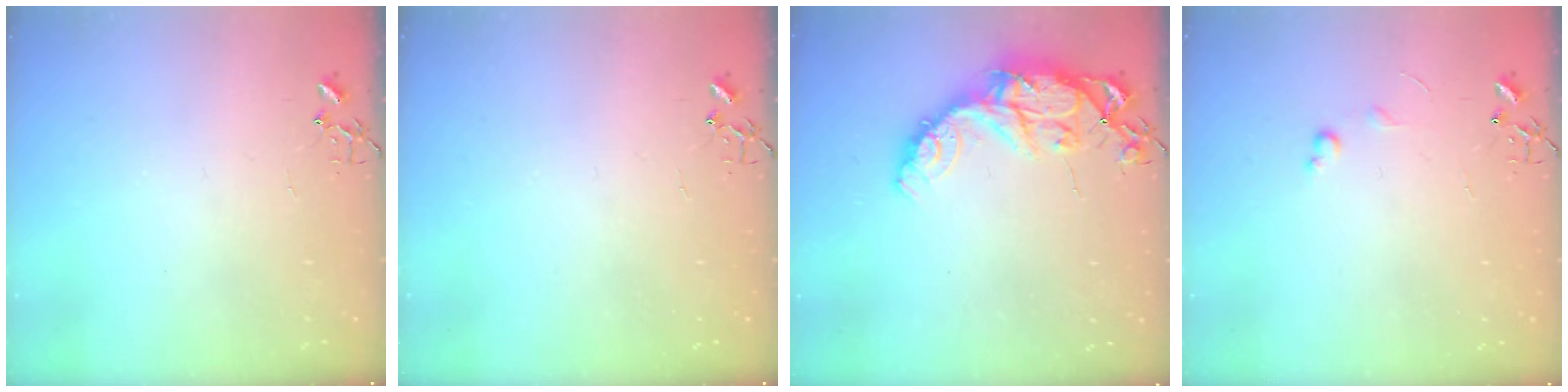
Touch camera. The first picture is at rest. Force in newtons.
{"total": 0.0}
{"total": 14.9, "press": 14.8, "slide": 1.3}
{"total": 4.5, "press": 4.5, "slide": 0.4}